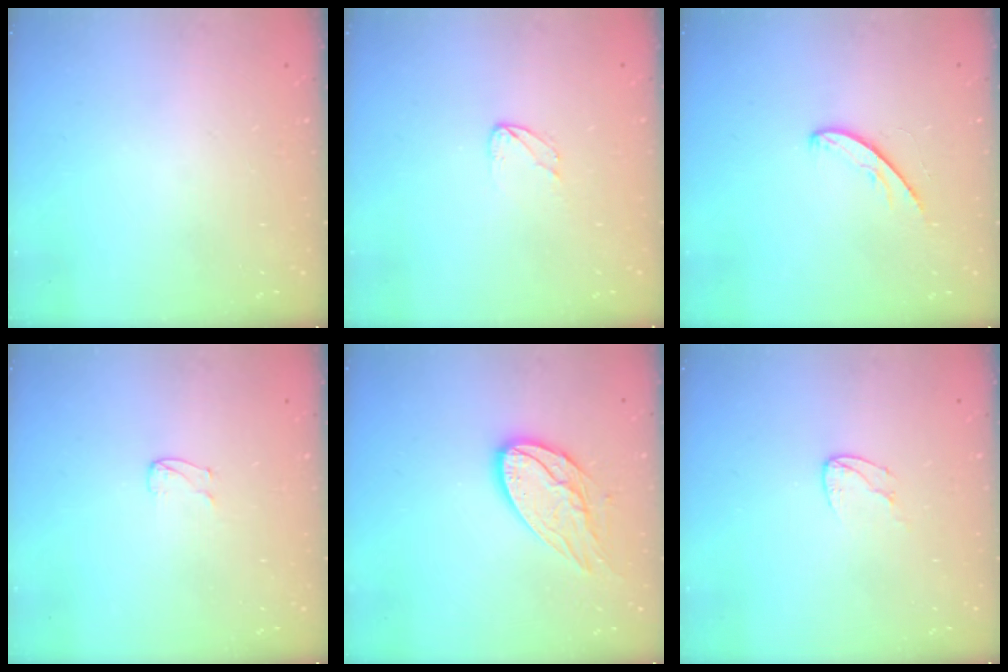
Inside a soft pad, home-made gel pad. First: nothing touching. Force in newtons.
{"total": 3.9, "press": 3.8, "slide": 0.3}
{"total": 5.3, "press": 5.3, "slide": 0.5}
{"total": 3.8, "press": 3.8, "slide": 0.3}
{"total": 12.8, "press": 12.8, "slide": 1.0}
{"total": 5.8, "press": 5.8, "slide": 0.5}